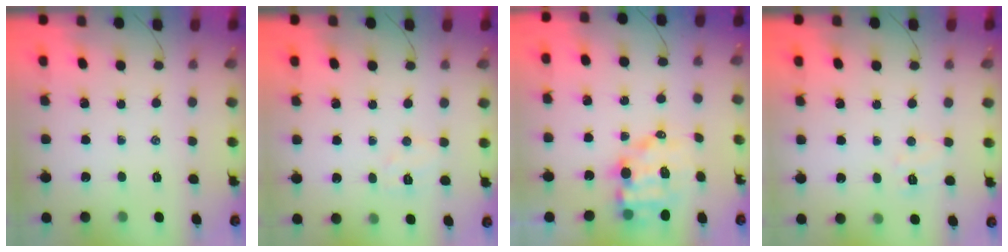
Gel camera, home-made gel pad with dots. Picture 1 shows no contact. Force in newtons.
{"total": 5.5, "press": 5.4, "slide": 1.2}
{"total": 9.2, "press": 9.0, "slide": 1.9}
{"total": 4.9, "press": 4.7, "slide": 1.2}